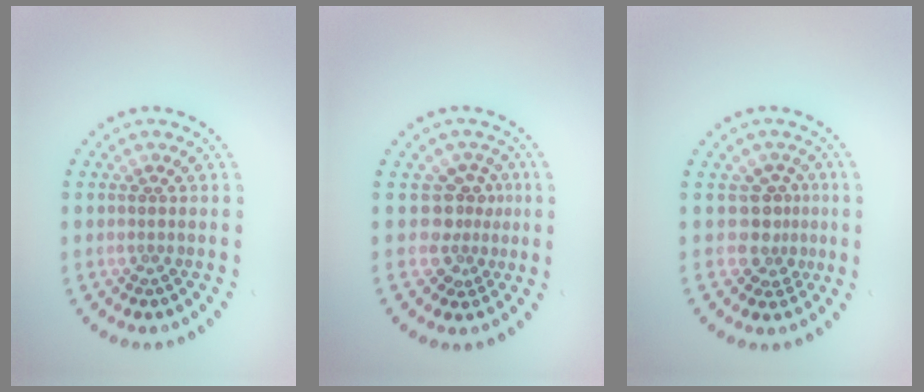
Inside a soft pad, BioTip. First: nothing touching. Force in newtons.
{"total": 2.8, "press": 2.1, "slide": 1.8}
{"total": 2.6, "press": 2.0, "slide": 1.8}